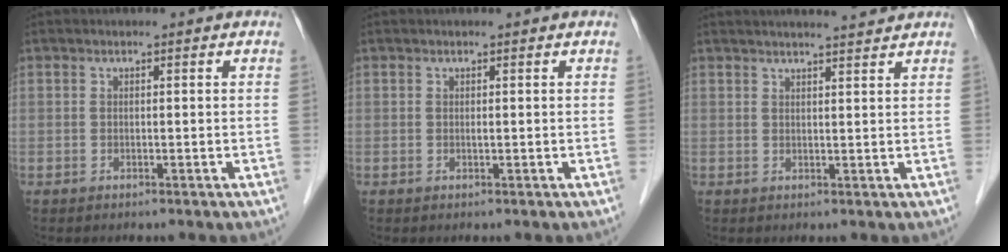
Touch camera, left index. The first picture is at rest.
{"total": 0.0}
{"total": 6.2, "force": [5.8, -0.1, 2.4], "torque": [-0.035, 0.013, 0.072]}